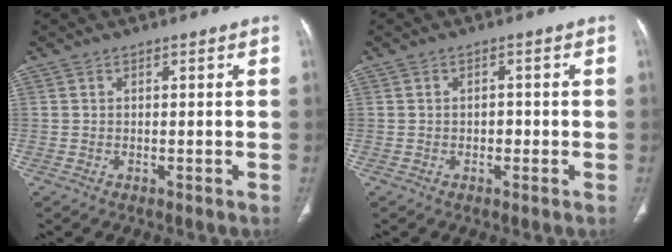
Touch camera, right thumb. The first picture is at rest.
{"total": 1.3, "force": [-0.4, 1.0, 0.8], "torque": [-0.003, 0.005, -0.007]}